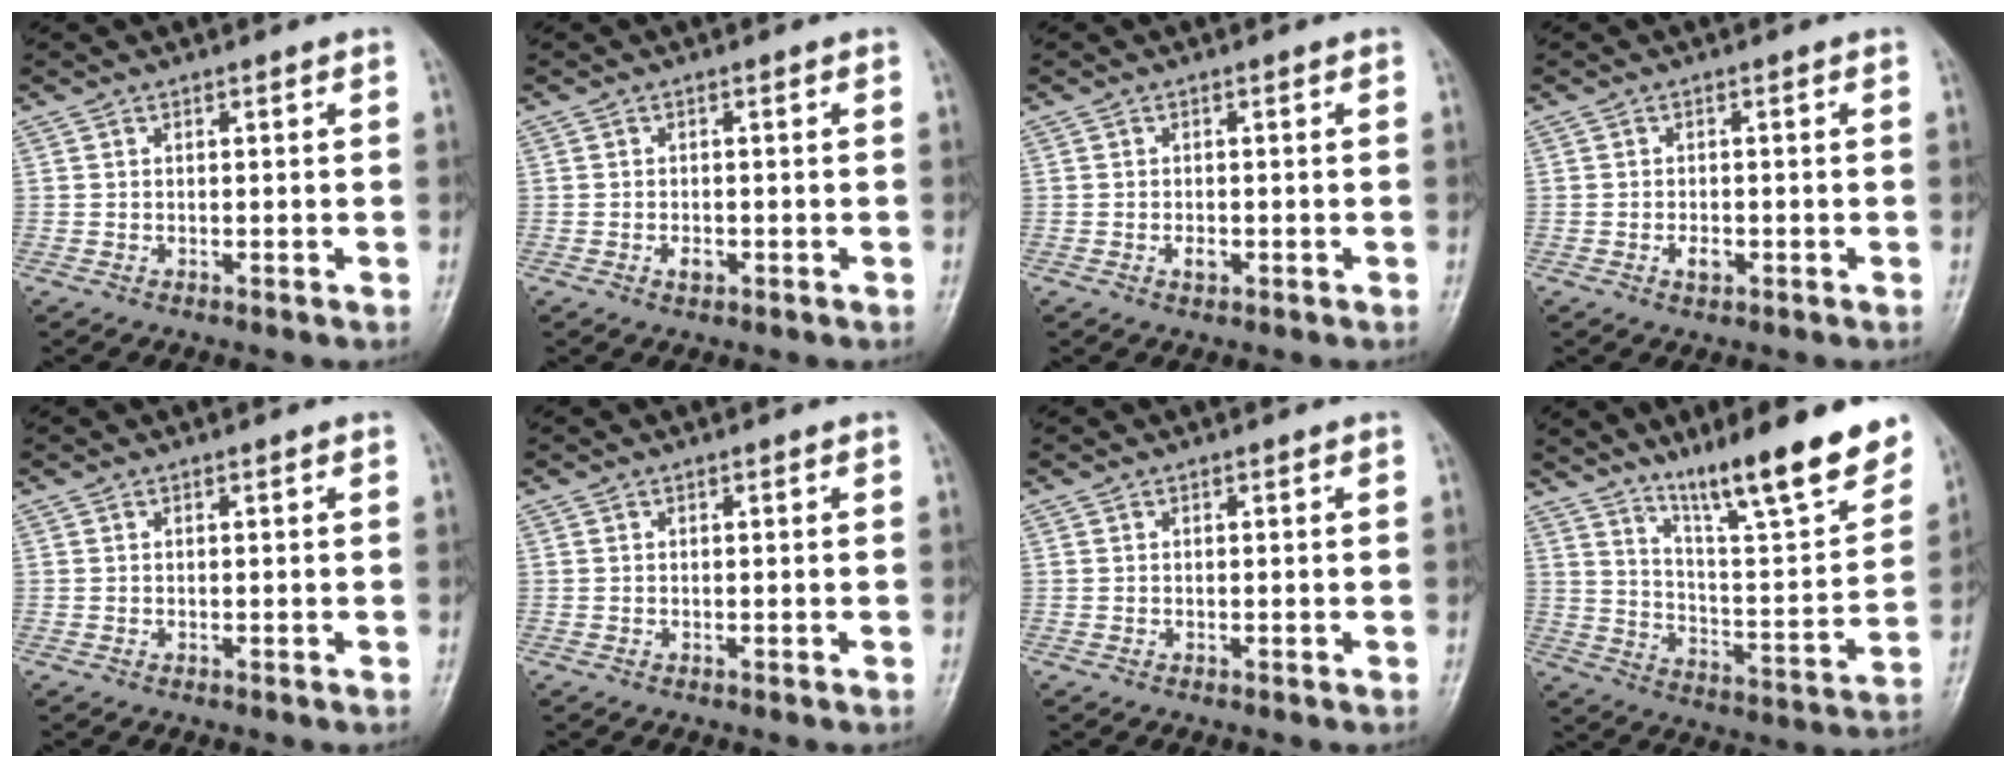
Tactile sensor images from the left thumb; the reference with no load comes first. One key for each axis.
{"total": 1.5, "fx": -0.6, "fy": 0.9, "fz": 1.0, "tx": -0.016, "ty": 0.002, "tz": -0.009}
{"total": 1.4, "fx": -0.5, "fy": 0.8, "fz": 1.0, "tx": -0.016, "ty": 0.000, "tz": -0.007}
{"total": 2.0, "fx": -0.7, "fy": 1.2, "fz": 1.4, "tx": -0.023, "ty": 0.002, "tz": -0.011}
{"total": 0.0}
{"total": 0.0}
{"total": 0.0}
{"total": 19.3, "fx": 13.9, "fy": 3.0, "fz": 13.1, "tx": -0.168, "ty": -0.079, "tz": 0.227}